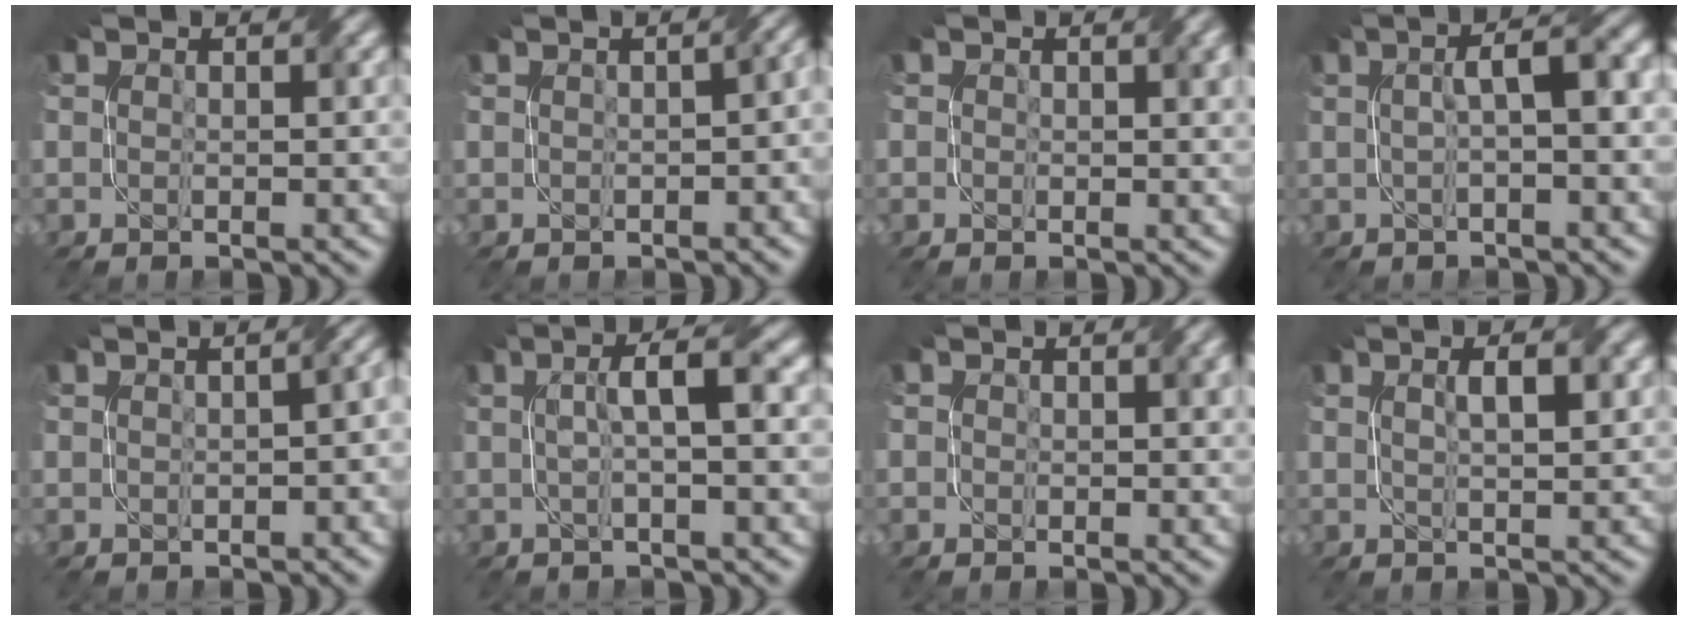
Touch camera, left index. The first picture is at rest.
{"total": 3.4, "force": [-0.2, 1.7, 2.9], "torque": [-0.016, 0.003, 0.010]}
{"total": 1.4, "force": [0.5, 0.9, 0.9], "torque": [-0.003, 0.001, 0.009]}
{"total": 4.1, "force": [0.4, 0.9, 3.9], "torque": [-0.060, 0.019, 0.009]}
{"total": 4.2, "force": [0.0, 2.2, 3.7], "torque": [-0.013, 0.009, 0.005]}
{"total": 3.6, "force": [0.4, 0.6, 3.5], "torque": [-0.055, 0.016, 0.009]}
{"total": 1.1, "force": [0.4, 0.8, 0.6], "torque": [0.000, 0.001, 0.007]}
{"total": 2.9, "force": [1.0, 0.8, 2.6], "torque": [-0.026, 0.007, 0.014]}